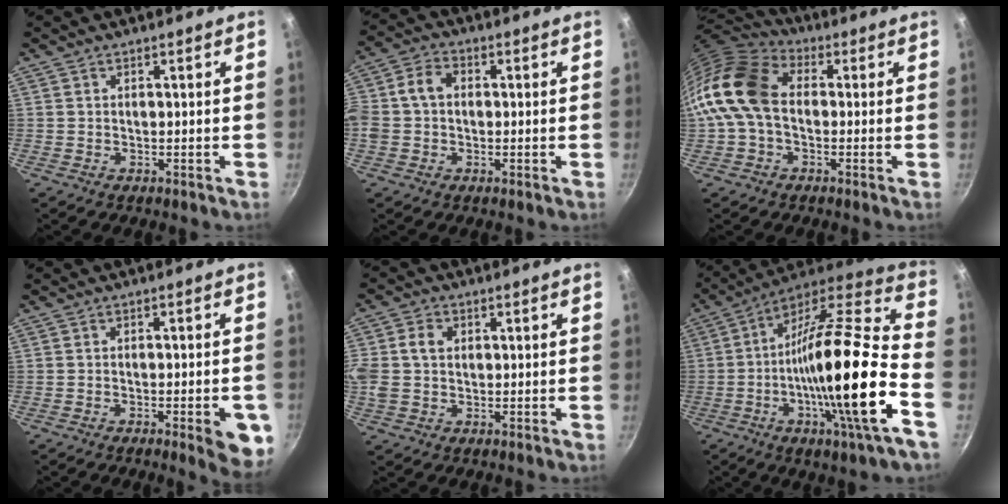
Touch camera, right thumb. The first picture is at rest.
{"total": 7.0, "force": [0.2, 5.4, 4.5], "torque": [-0.081, 0.023, -0.011]}
{"total": 15.0, "force": [-0.6, 10.6, 10.6], "torque": [-0.193, 0.034, -0.032]}
{"total": 7.6, "force": [-3.0, 2.0, 6.7], "torque": [-0.062, 0.008, -0.035]}
{"total": 8.2, "force": [1.3, 6.4, 5.0], "torque": [-0.103, 0.014, 0.018]}
{"total": 26.1, "force": [-7.4, 3.6, 24.8], "torque": [-0.375, 0.013, -0.138]}